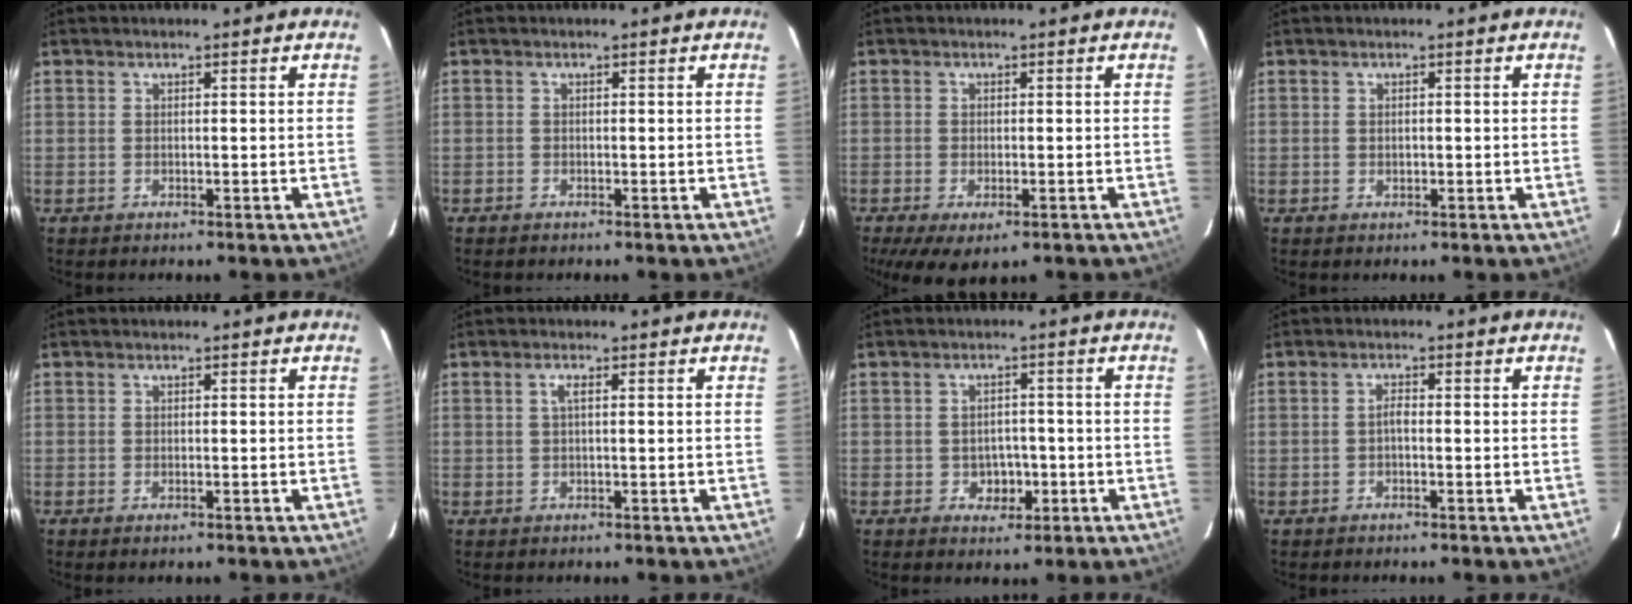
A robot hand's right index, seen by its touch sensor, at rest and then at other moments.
{"total": 0.8, "force": [-0.7, 0.4, -0.1], "torque": [-0.001, 0.001, -0.015]}
{"total": 7.3, "force": [-4.2, 3.4, 5.0], "torque": [-0.104, -0.032, -0.065]}
{"total": 0.6, "force": [0.0, 0.6, 0.2], "torque": [0.000, 0.002, 0.000]}
{"total": 0.9, "force": [-0.6, 0.4, 0.5], "torque": [-0.007, -0.002, -0.010]}
{"total": 1.4, "force": [0.3, 0.1, 1.4], "torque": [-0.026, 0.004, 0.002]}
{"total": 4.1, "force": [-1.4, 3.5, 1.7], "torque": [-0.035, 0.010, -0.008]}
{"total": 1.2, "force": [-0.5, 0.5, 1.0], "torque": [-0.019, 0.007, -0.011]}